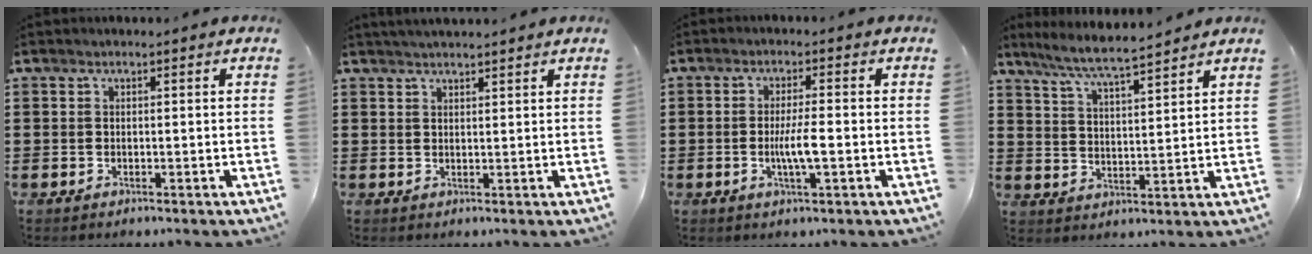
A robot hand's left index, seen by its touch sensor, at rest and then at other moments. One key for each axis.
{"total": 1.8, "fx": 1.8, "fy": -0.1, "fz": 0.4, "tx": -0.010, "ty": 0.002, "tz": 0.034}
{"total": 4.6, "fx": -0.8, "fy": 0.5, "fz": 4.5, "tx": -0.092, "ty": -0.007, "tz": -0.020}
{"total": 5.9, "fx": 5.4, "fy": -0.4, "fz": 2.4, "tx": -0.066, "ty": -0.030, "tz": 0.093}